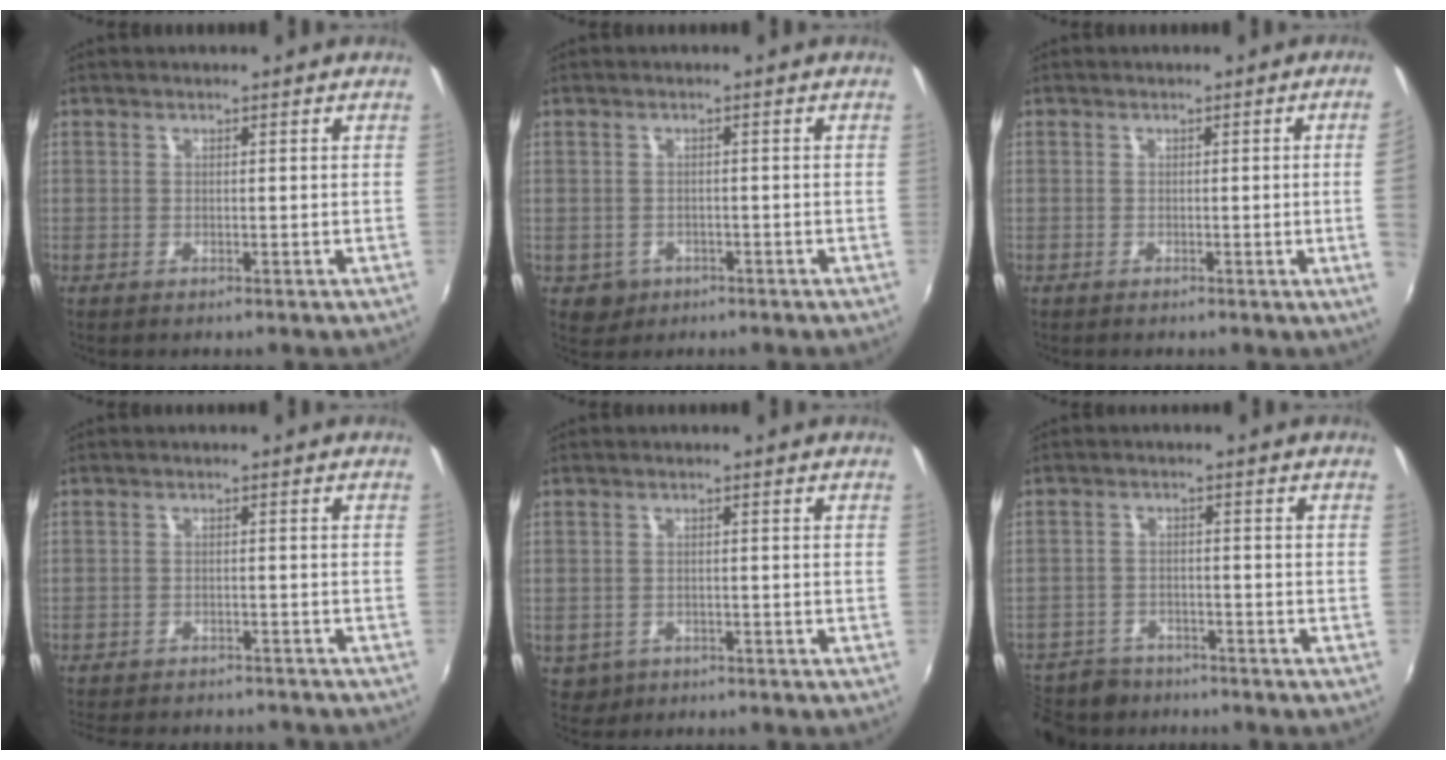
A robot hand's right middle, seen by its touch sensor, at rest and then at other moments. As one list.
[{"total": 3.5, "force": [-1.3, 3.1, 0.8], "torque": [-0.026, -0.002, -0.013]}, {"total": 4.2, "force": [0.1, -2.0, 3.6], "torque": [-0.057, -0.010, 0.005]}, {"total": 13.6, "force": [-11.9, 4.1, 5.1], "torque": [-0.115, -0.019, -0.162]}, {"total": 3.8, "force": [-1.7, 3.2, 1.1], "torque": [-0.033, -0.005, -0.018]}, {"total": 12.3, "force": [-9.9, 6.3, 3.7], "torque": [-0.116, -0.003, -0.161]}]